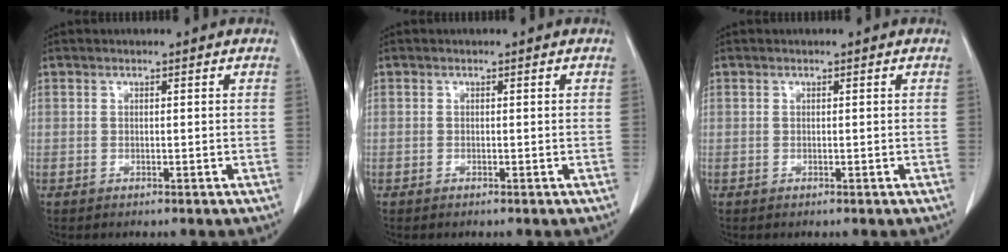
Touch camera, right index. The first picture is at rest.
{"total": 0.0}
{"total": 0.0}